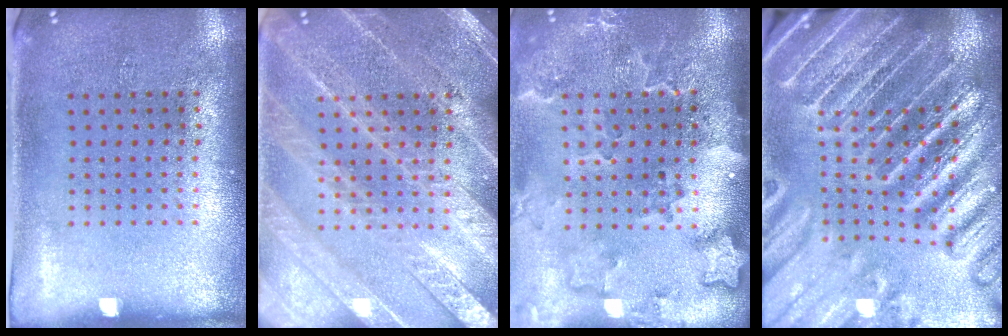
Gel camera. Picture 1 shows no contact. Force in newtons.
{"total": 5.2, "press": 5.1, "slide": 0.7}
{"total": 2.9, "press": 2.3, "slide": 1.8}
{"total": 5.4, "press": 4.8, "slide": 2.5}